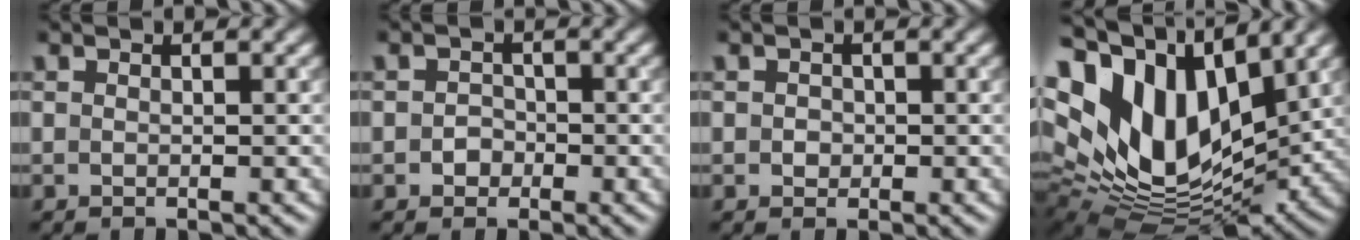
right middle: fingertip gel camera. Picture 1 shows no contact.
{"total": 1.4, "force": [-0.4, 1.3, 0.4], "torque": [0.001, 0.002, -0.010]}
{"total": 1.1, "force": [0.1, 1.0, 0.4], "torque": [0.000, -0.001, 0.000]}
{"total": 16.7, "force": [5.8, 9.8, 12.2], "torque": [-0.260, 0.017, 0.108]}